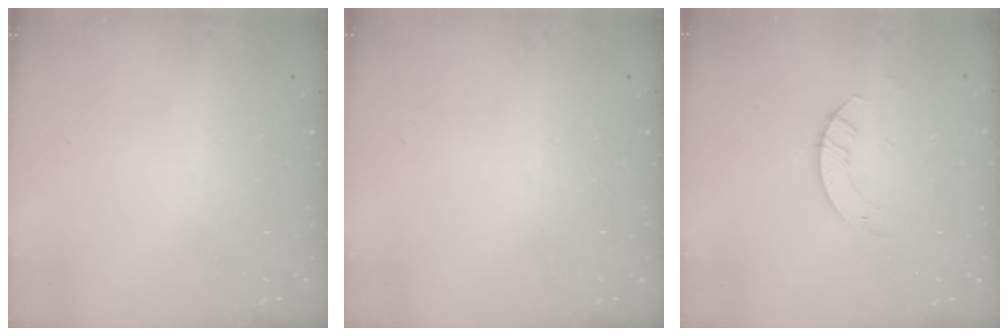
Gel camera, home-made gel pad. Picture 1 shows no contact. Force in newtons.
{"total": 0.0}
{"total": 3.3, "press": 3.3, "slide": 0.2}